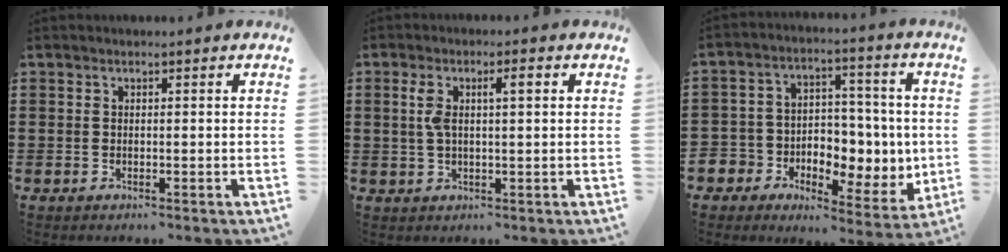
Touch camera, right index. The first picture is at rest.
{"total": 4.1, "force": [1.0, 1.2, 3.8], "torque": [-0.077, 0.008, 0.014]}
{"total": 6.6, "force": [0.2, 6.4, 1.6], "torque": [-0.044, -0.018, 0.008]}